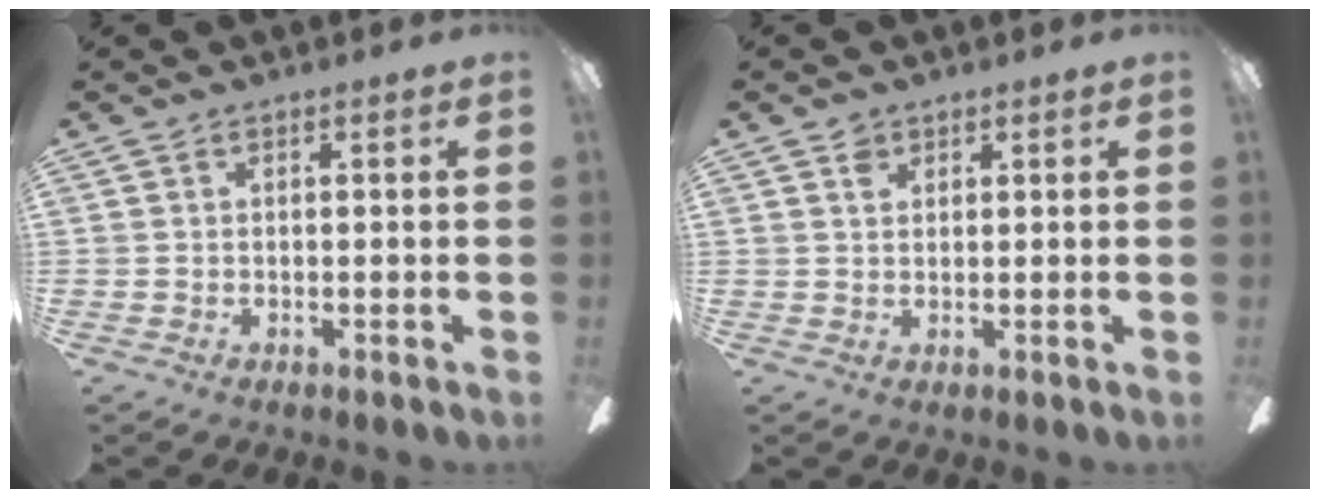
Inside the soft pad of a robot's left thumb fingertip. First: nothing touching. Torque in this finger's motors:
{"motor_torque": [-0.31, -0.31, -0.51, 0.07, -0.07]}